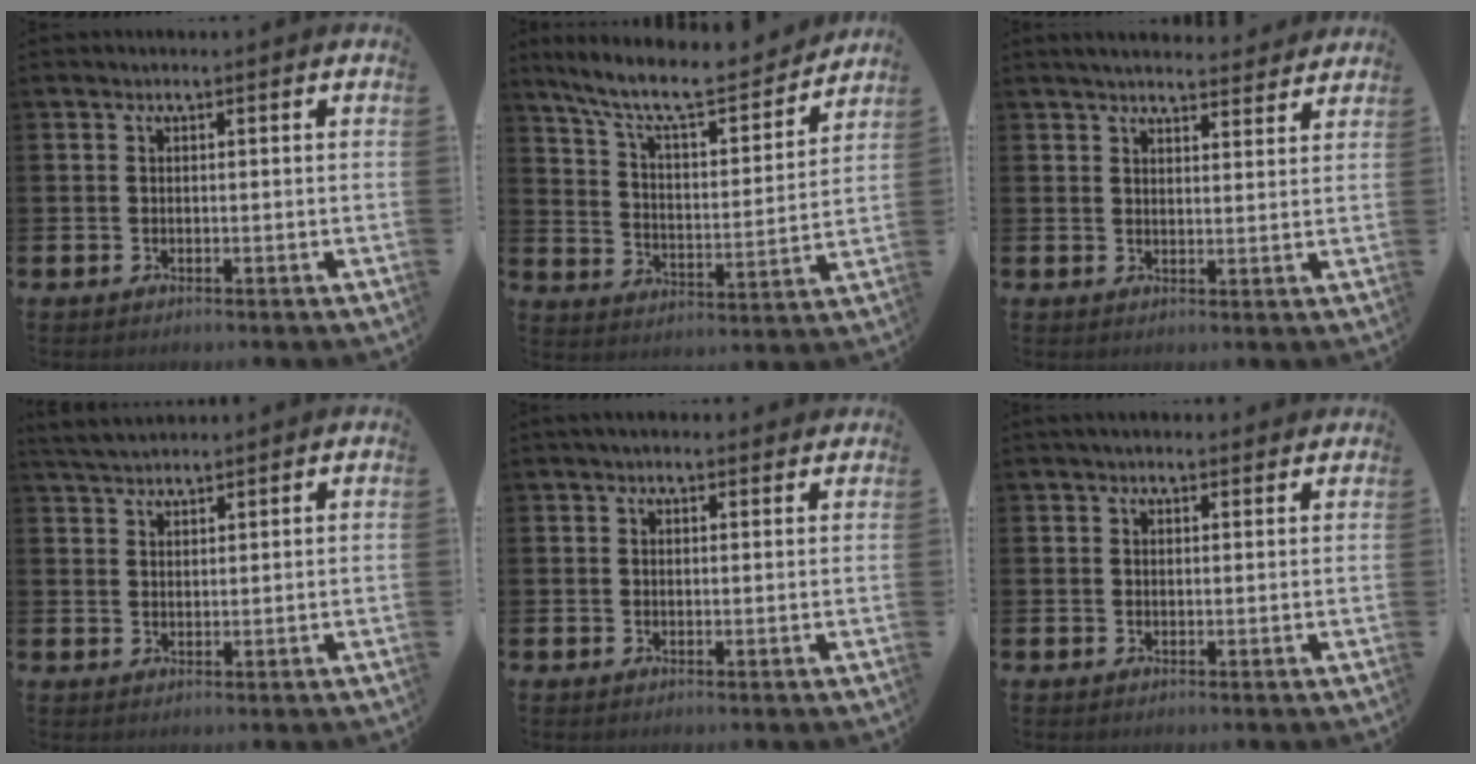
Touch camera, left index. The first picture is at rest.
{"total": 10.0, "force": [8.8, 2.0, 4.4], "torque": [-0.115, -0.058, 0.148]}
{"total": 4.2, "force": [4.1, 0.5, 0.7], "torque": [-0.017, -0.021, 0.075]}
{"total": 3.4, "force": [3.3, 0.5, 0.5], "torque": [-0.014, -0.011, 0.061]}
{"total": 1.8, "force": [1.7, 0.6, 0.4], "torque": [0.002, -0.003, 0.028]}
{"total": 1.9, "force": [1.8, 0.6, 0.3], "torque": [0.002, -0.005, 0.030]}